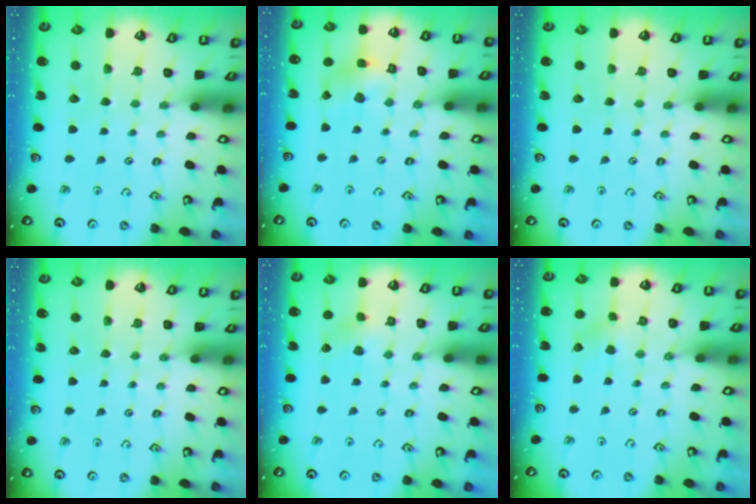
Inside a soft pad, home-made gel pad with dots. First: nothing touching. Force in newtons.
{"total": 6.7, "press": 6.7, "slide": 0.4}
{"total": 0.0}
{"total": 0.0}
{"total": 4.1, "press": 4.1, "slide": 0.3}
{"total": 1.6, "press": 1.6, "slide": 0.2}